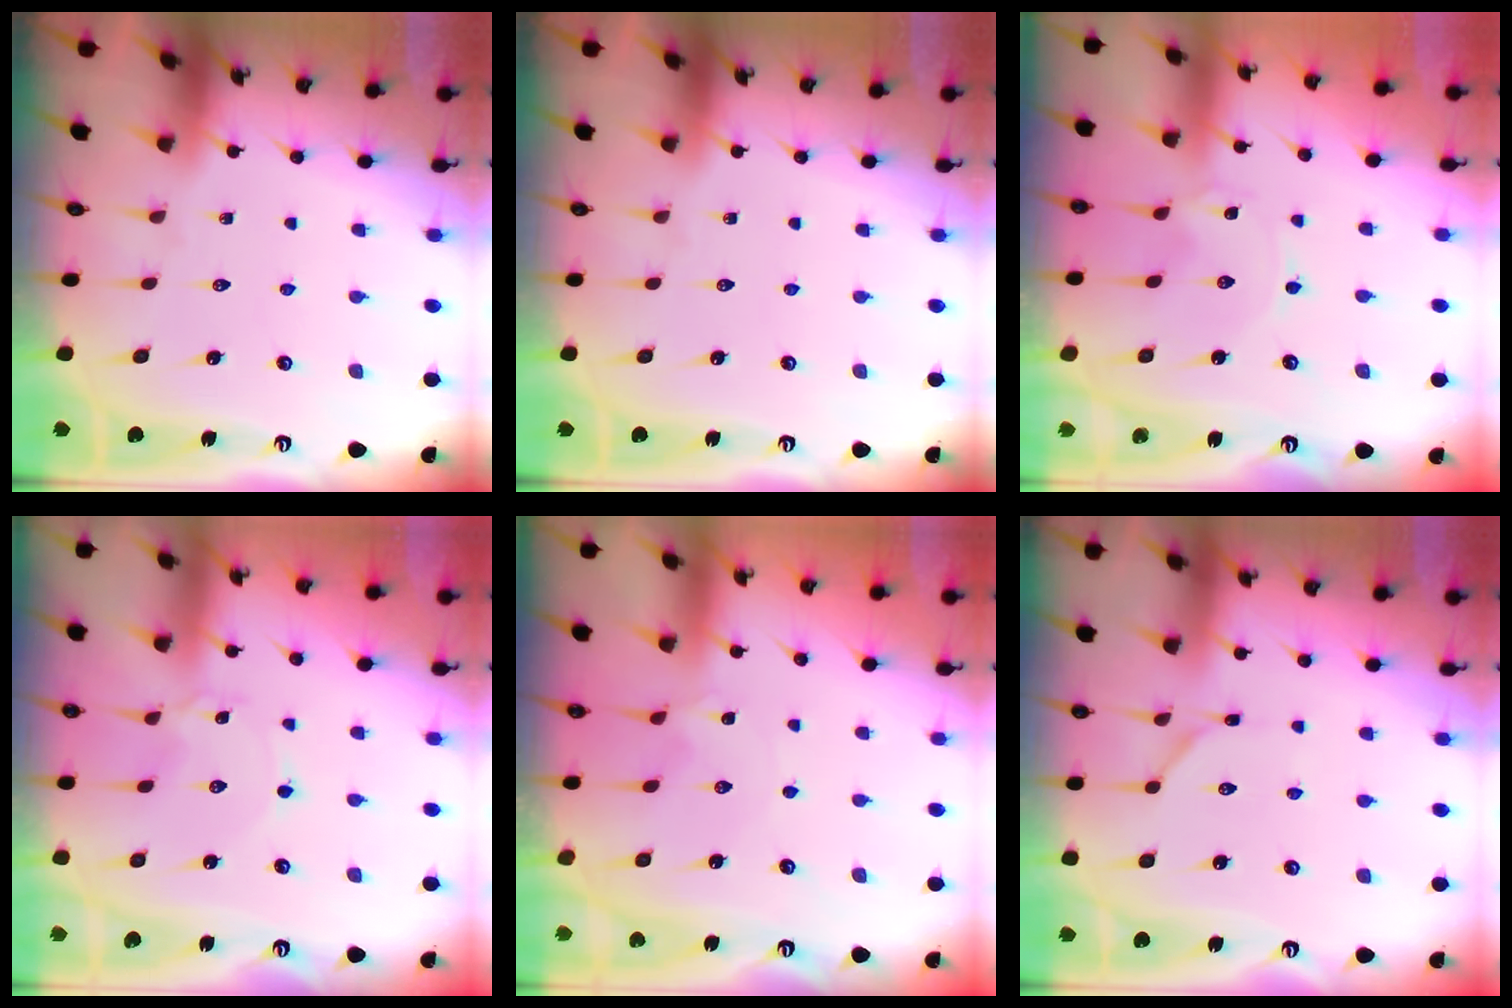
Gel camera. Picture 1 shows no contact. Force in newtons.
{"total": 0.0}
{"total": 0.0}
{"total": 0.8, "press": 0.8, "slide": 0.1}
{"total": 0.6, "press": 0.6, "slide": 0.3}
{"total": 3.9, "press": 3.9, "slide": 0.5}